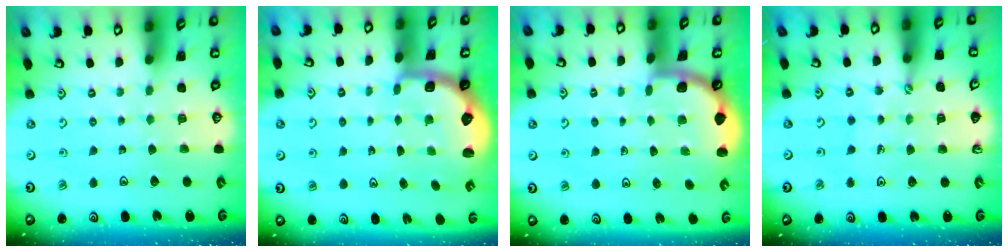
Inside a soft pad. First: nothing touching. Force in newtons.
{"total": 2.6, "press": 2.0, "slide": 1.7}
{"total": 1.7, "press": 1.7, "slide": 0.1}
{"total": 1.2, "press": 1.2, "slide": 0.2}